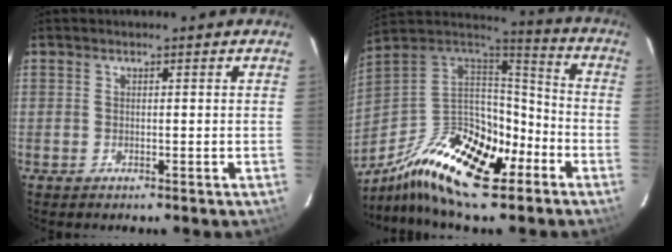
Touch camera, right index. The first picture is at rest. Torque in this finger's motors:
{"motor_torque": [1.66, -0.47, 0.90, 0.21]}